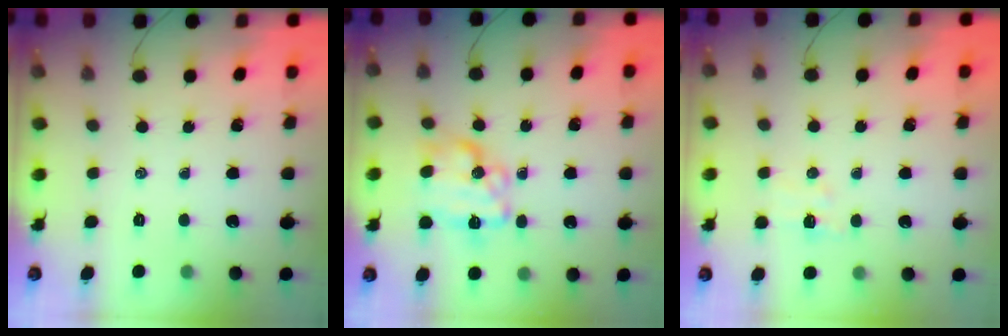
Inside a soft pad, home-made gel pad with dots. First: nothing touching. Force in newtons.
{"total": 13.7, "press": 13.7, "slide": 0.5}
{"total": 5.0, "press": 4.8, "slide": 1.0}